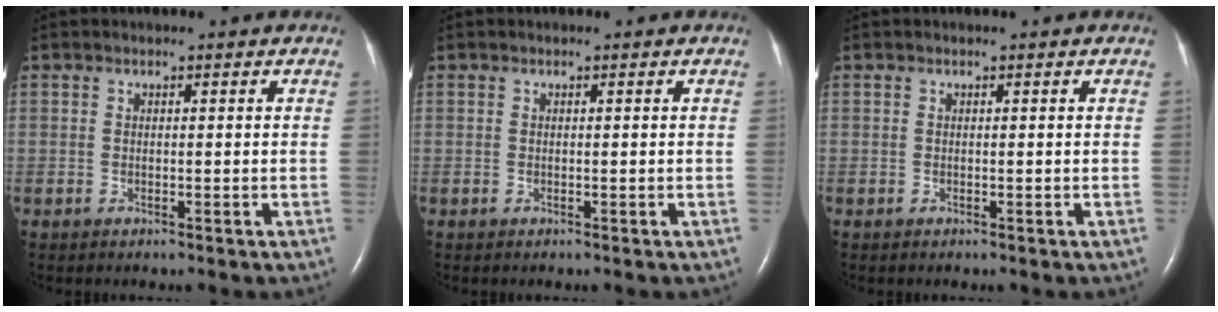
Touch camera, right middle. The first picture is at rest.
{"total": 0.0}
{"total": 0.0}